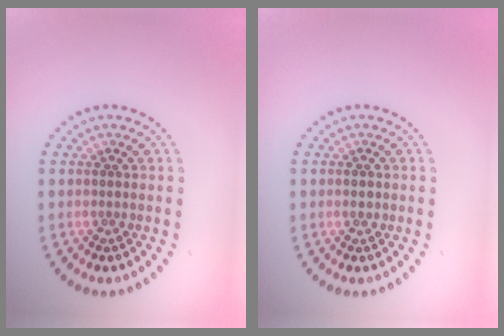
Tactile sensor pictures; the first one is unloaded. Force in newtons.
{"total": 1.0, "press": 1.0, "slide": 0.1}